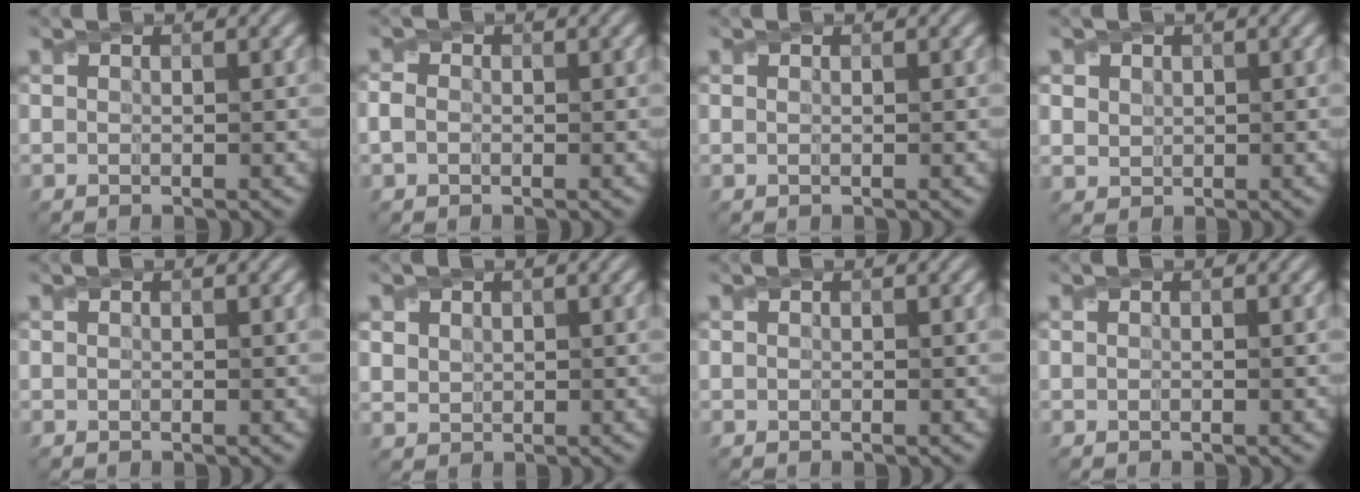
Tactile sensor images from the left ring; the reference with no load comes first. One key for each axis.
{"total": 1.2, "fx": -0.3, "fy": 1.0, "fz": 0.7, "tx": -0.015, "ty": 0.000, "tz": -0.009}
{"total": 0.0}
{"total": 1.6, "fx": 0.8, "fy": 1.3, "fz": 0.5, "tx": -0.012, "ty": -0.006, "tz": 0.027}
{"total": 0.0}
{"total": 1.5, "fx": 0.8, "fy": 1.2, "fz": 0.4, "tx": -0.011, "ty": -0.002, "tz": 0.021}
{"total": 0.0}
{"total": 0.0}